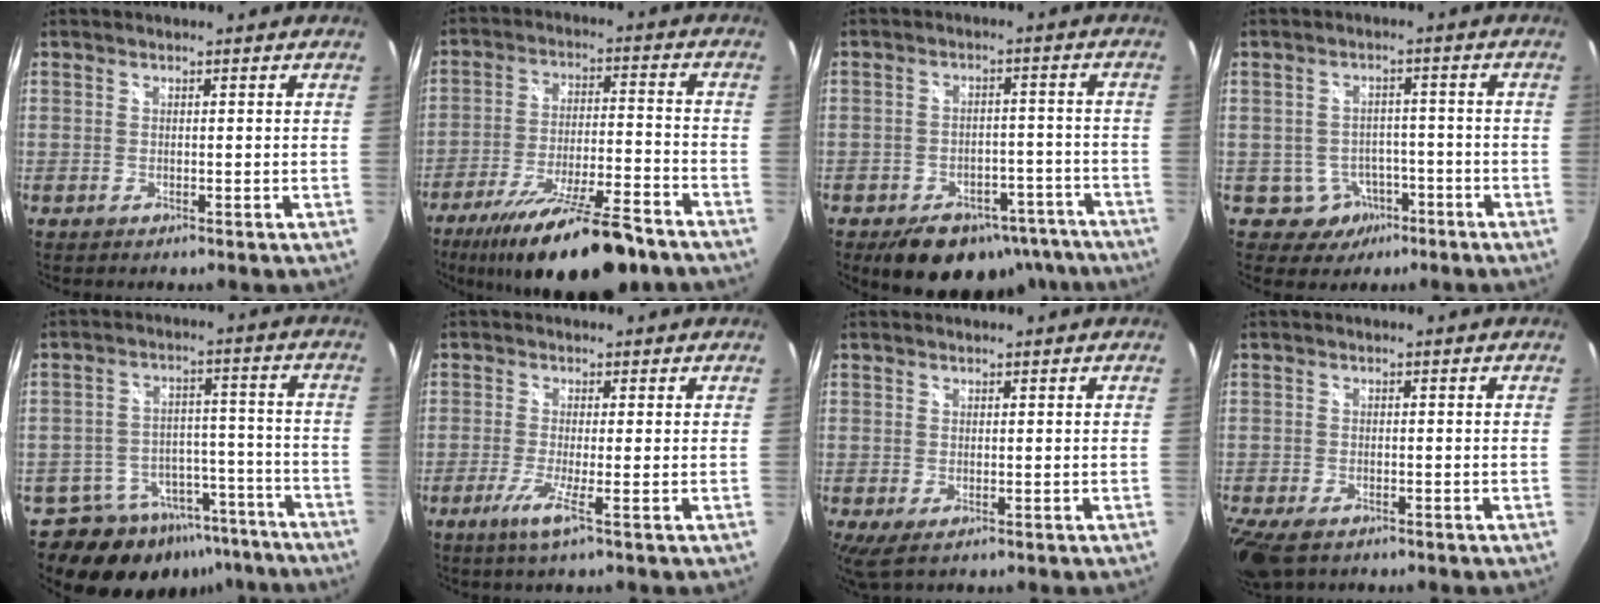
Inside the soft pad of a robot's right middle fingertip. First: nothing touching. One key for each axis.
{"total": 20.5, "fx": -16.0, "fy": 5.1, "fz": 11.8, "tx": -0.203, "ty": -0.018, "tz": -0.235}
{"total": 14.9, "fx": -10.8, "fy": 8.1, "fz": 6.1, "tx": -0.107, "ty": 0.020, "tz": -0.118}
{"total": 5.4, "fx": -2.9, "fy": 4.5, "fz": 0.6, "tx": -0.023, "ty": 0.022, "tz": -0.027}
{"total": 16.4, "fx": -12.3, "fy": 9.5, "fz": 5.3, "tx": -0.107, "ty": 0.037, "tz": -0.152}
{"total": 3.8, "fx": -1.7, "fy": -1.0, "fz": 3.3, "tx": -0.087, "ty": -0.012, "tz": -0.038}
{"total": 2.3, "fx": -0.3, "fy": 0.7, "fz": 2.1, "tx": -0.040, "ty": -0.010, "tz": -0.003}
{"total": 7.2, "fx": -4.9, "fy": 3.3, "fz": 4.1, "tx": -0.104, "ty": -0.032, "tz": -0.091}